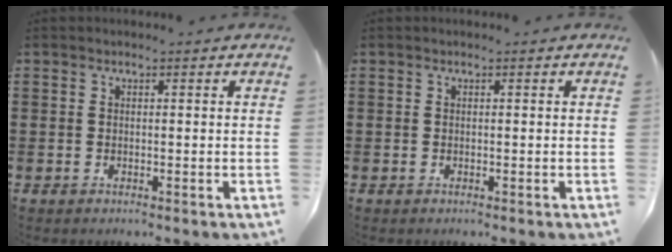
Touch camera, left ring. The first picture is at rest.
{"total": 0.0}